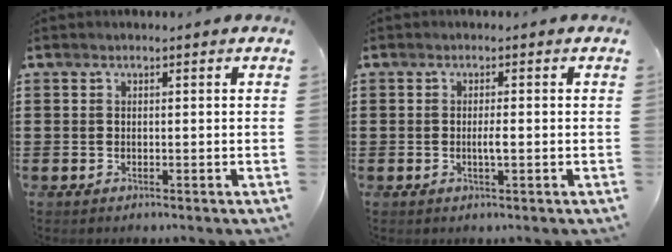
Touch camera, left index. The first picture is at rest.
{"total": 1.8, "force": [-0.2, 0.2, 1.8], "torque": [-0.034, -0.001, -0.005]}